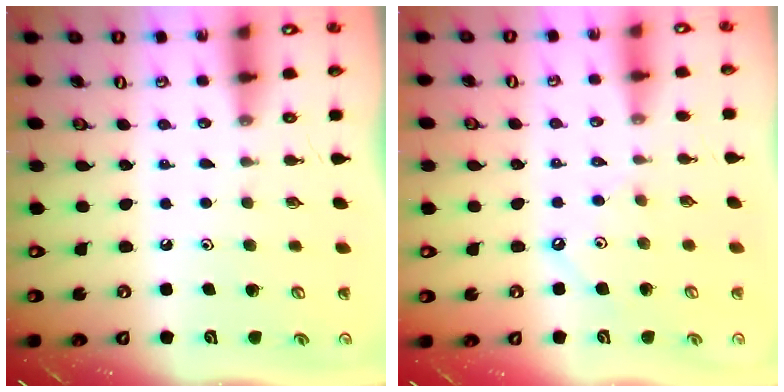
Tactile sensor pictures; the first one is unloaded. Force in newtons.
{"total": 1.9, "press": 1.9, "slide": 0.2}